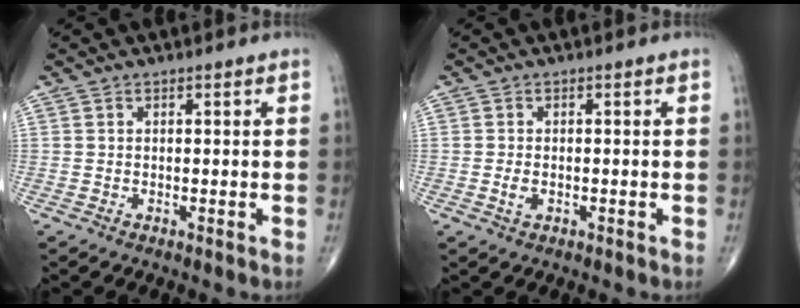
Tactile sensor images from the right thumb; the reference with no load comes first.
{"total": 1.7, "force": [-0.5, 1.0, 1.4], "torque": [-0.029, 0.000, -0.010]}